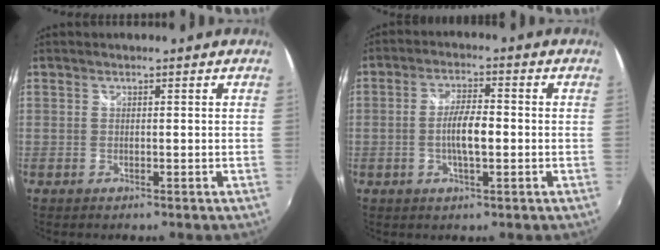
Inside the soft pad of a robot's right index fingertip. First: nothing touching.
{"total": 6.0, "force": [-1.0, 1.6, 5.7], "torque": [-0.107, 0.002, -0.017]}